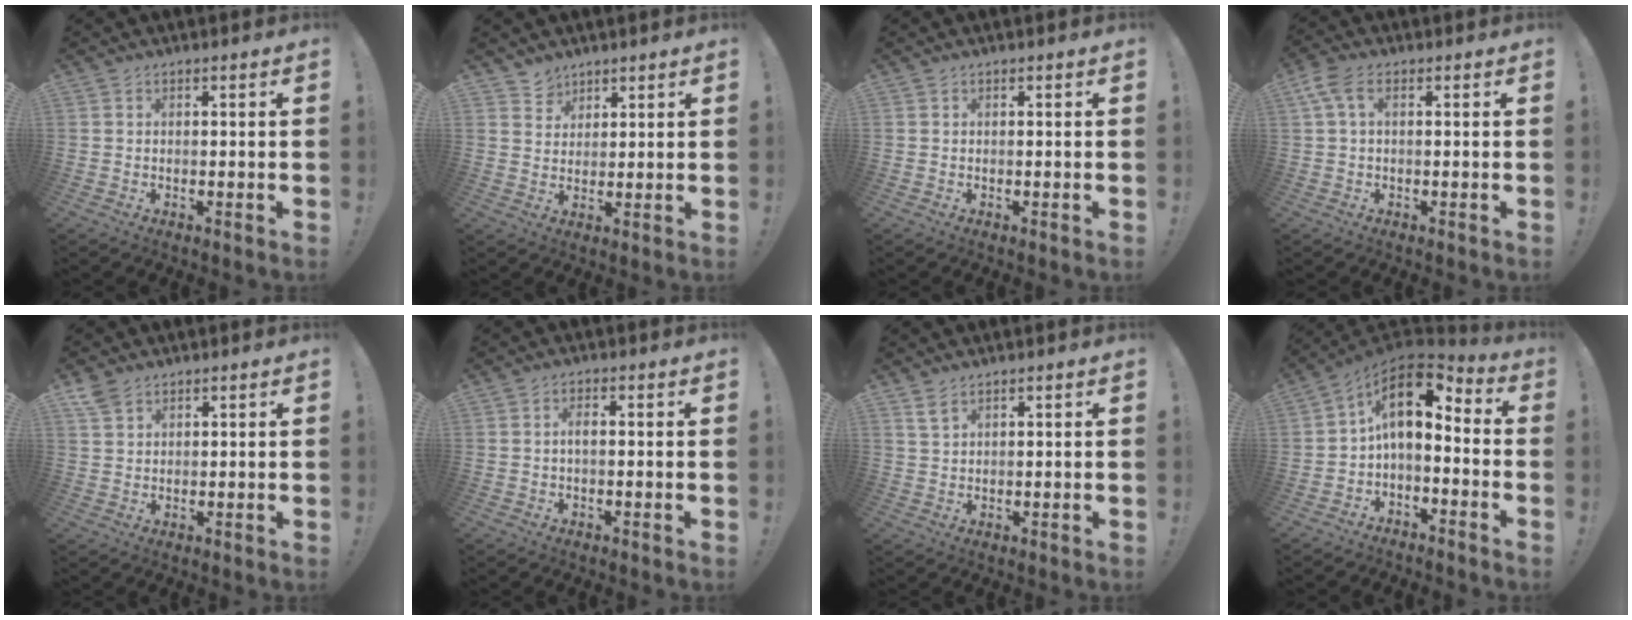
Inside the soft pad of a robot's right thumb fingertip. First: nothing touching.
{"total": 4.1, "force": [3.0, 2.7, 0.0], "torque": [0.005, -0.024, 0.055]}
{"total": 0.0}
{"total": 5.5, "force": [1.8, 2.6, 4.5], "torque": [-0.093, 0.004, 0.035]}
{"total": 4.1, "force": [3.0, 2.2, 1.8], "torque": [-0.025, -0.016, 0.057]}
{"total": 1.9, "force": [-0.2, 0.5, 1.8], "torque": [-0.043, 0.008, -0.003]}
{"total": 3.2, "force": [2.2, 1.3, 1.9], "torque": [-0.038, -0.007, 0.041]}
{"total": 10.3, "force": [2.6, 5.4, 8.3], "torque": [-0.153, -0.007, 0.048]}